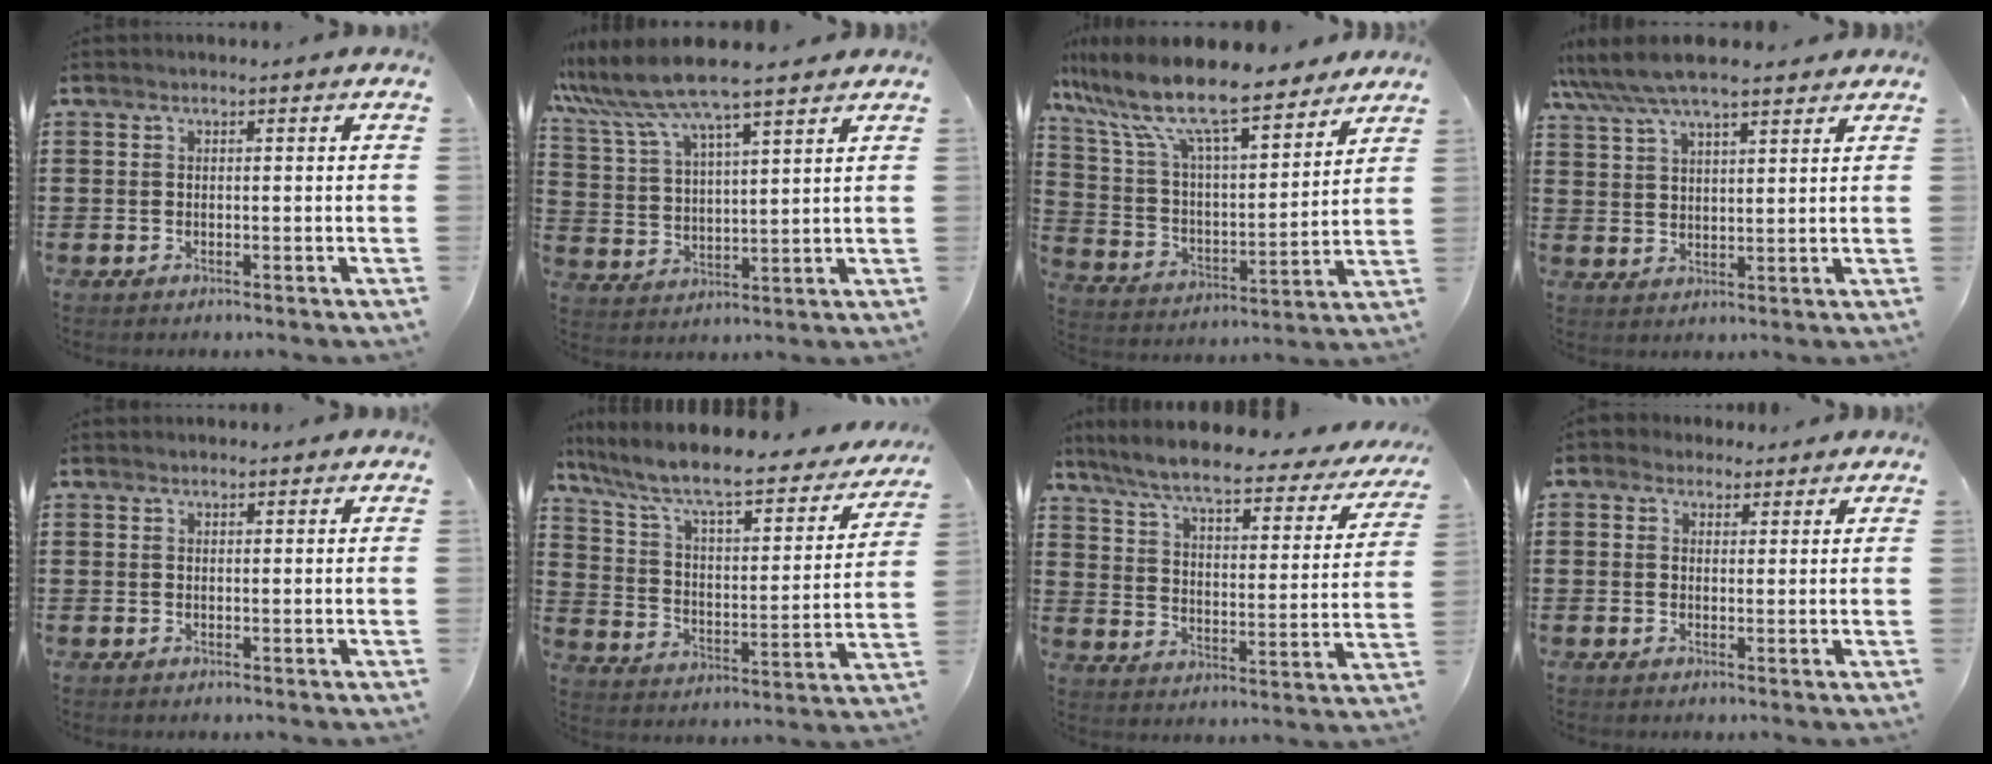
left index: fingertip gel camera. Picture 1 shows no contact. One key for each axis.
{"total": 8.5, "fx": 7.3, "fy": 0.6, "fz": 4.3, "tx": -0.109, "ty": -0.028, "tz": 0.128}
{"total": 11.8, "fx": 9.8, "fy": 1.9, "fz": 6.3, "tx": -0.159, "ty": -0.058, "tz": 0.169}
{"total": 6.7, "fx": 5.8, "fy": 1.5, "fz": 3.0, "tx": -0.075, "ty": -0.013, "tz": 0.105}
{"total": 0.6, "fx": 0.6, "fy": 0.2, "fz": 0.0, "tx": -0.001, "ty": 0.001, "tz": 0.012}
{"total": 8.3, "fx": 6.7, "fy": 1.3, "fz": 4.8, "tx": -0.122, "ty": -0.049, "tz": 0.107}
{"total": 6.9, "fx": 5.7, "fy": 0.6, "fz": 3.9, "tx": -0.100, "ty": -0.037, "tz": 0.094}
{"total": 2.3, "fx": 1.5, "fy": 1.8, "fz": 0.0, "tx": -0.009, "ty": 0.009, "tz": 0.028}